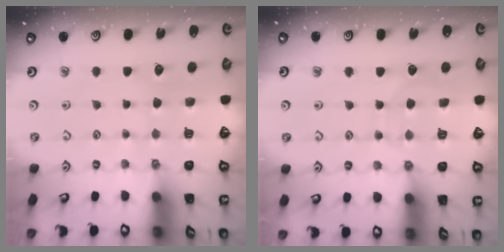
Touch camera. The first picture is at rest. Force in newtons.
{"total": 2.6, "press": 2.6, "slide": 0.3}